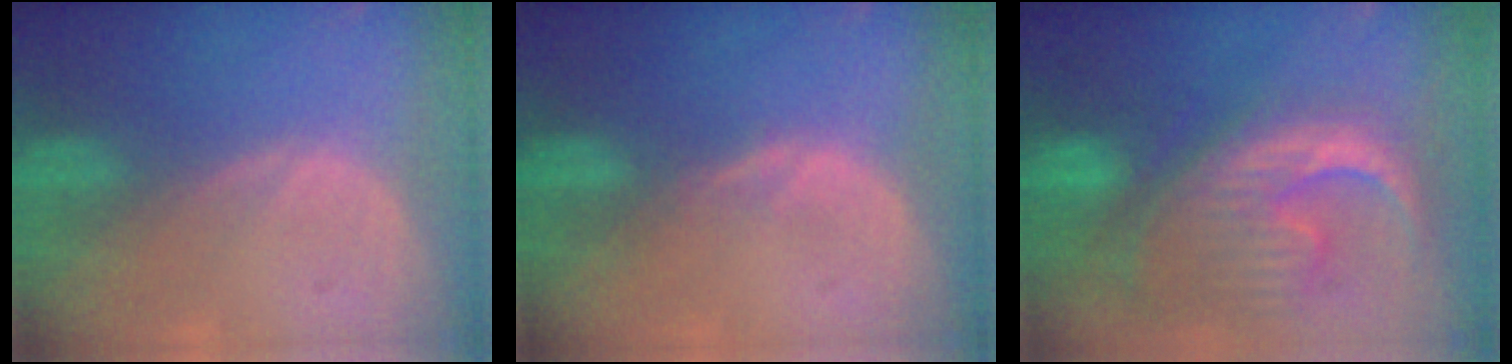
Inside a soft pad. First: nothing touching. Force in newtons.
{"total": 1.0, "press": 1.0, "slide": 0.1}
{"total": 13.4, "press": 11.5, "slide": 6.8}